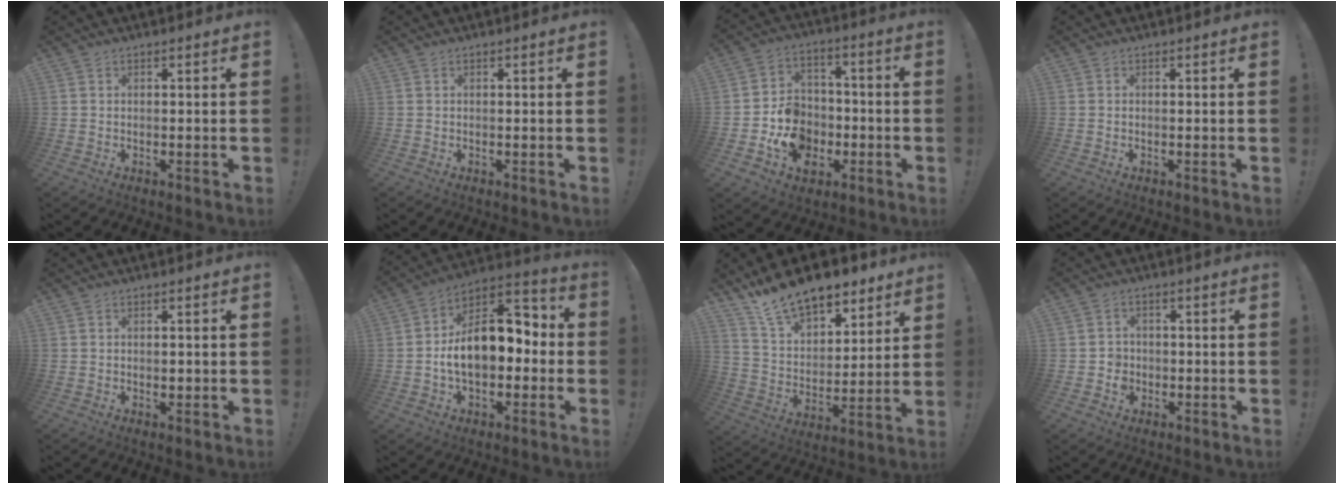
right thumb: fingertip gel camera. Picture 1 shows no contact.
{"total": 0.0}
{"total": 13.1, "force": [-5.0, 10.6, 5.8], "torque": [-0.099, 0.035, -0.082]}
{"total": 0.0}
{"total": 0.9, "force": [0.0, 0.8, 0.4], "torque": [-0.005, 0.004, -0.001]}
{"total": 16.5, "force": [0.2, 10.3, 13.0], "torque": [-0.192, 0.004, 0.009]}
{"total": 15.8, "force": [13.0, 6.8, 5.9], "torque": [-0.118, -0.091, 0.241]}
{"total": 4.1, "force": [-1.3, 3.7, 1.4], "torque": [-0.021, 0.002, -0.026]}